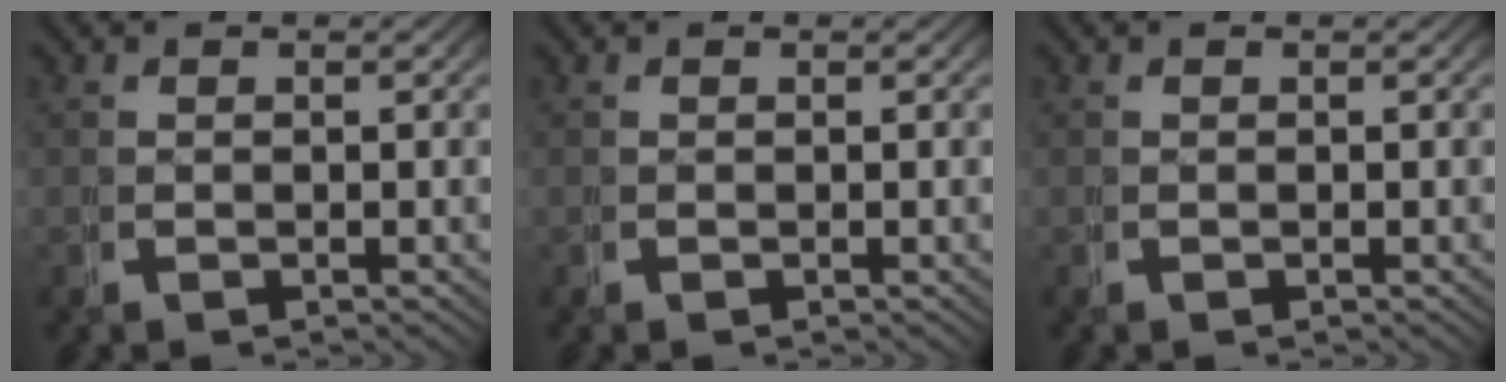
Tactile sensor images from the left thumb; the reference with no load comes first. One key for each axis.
{"total": 0.0}
{"total": 0.0}